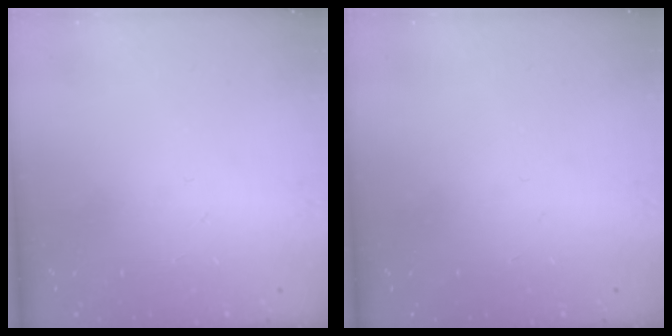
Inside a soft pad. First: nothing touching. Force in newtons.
{"total": 0.0}